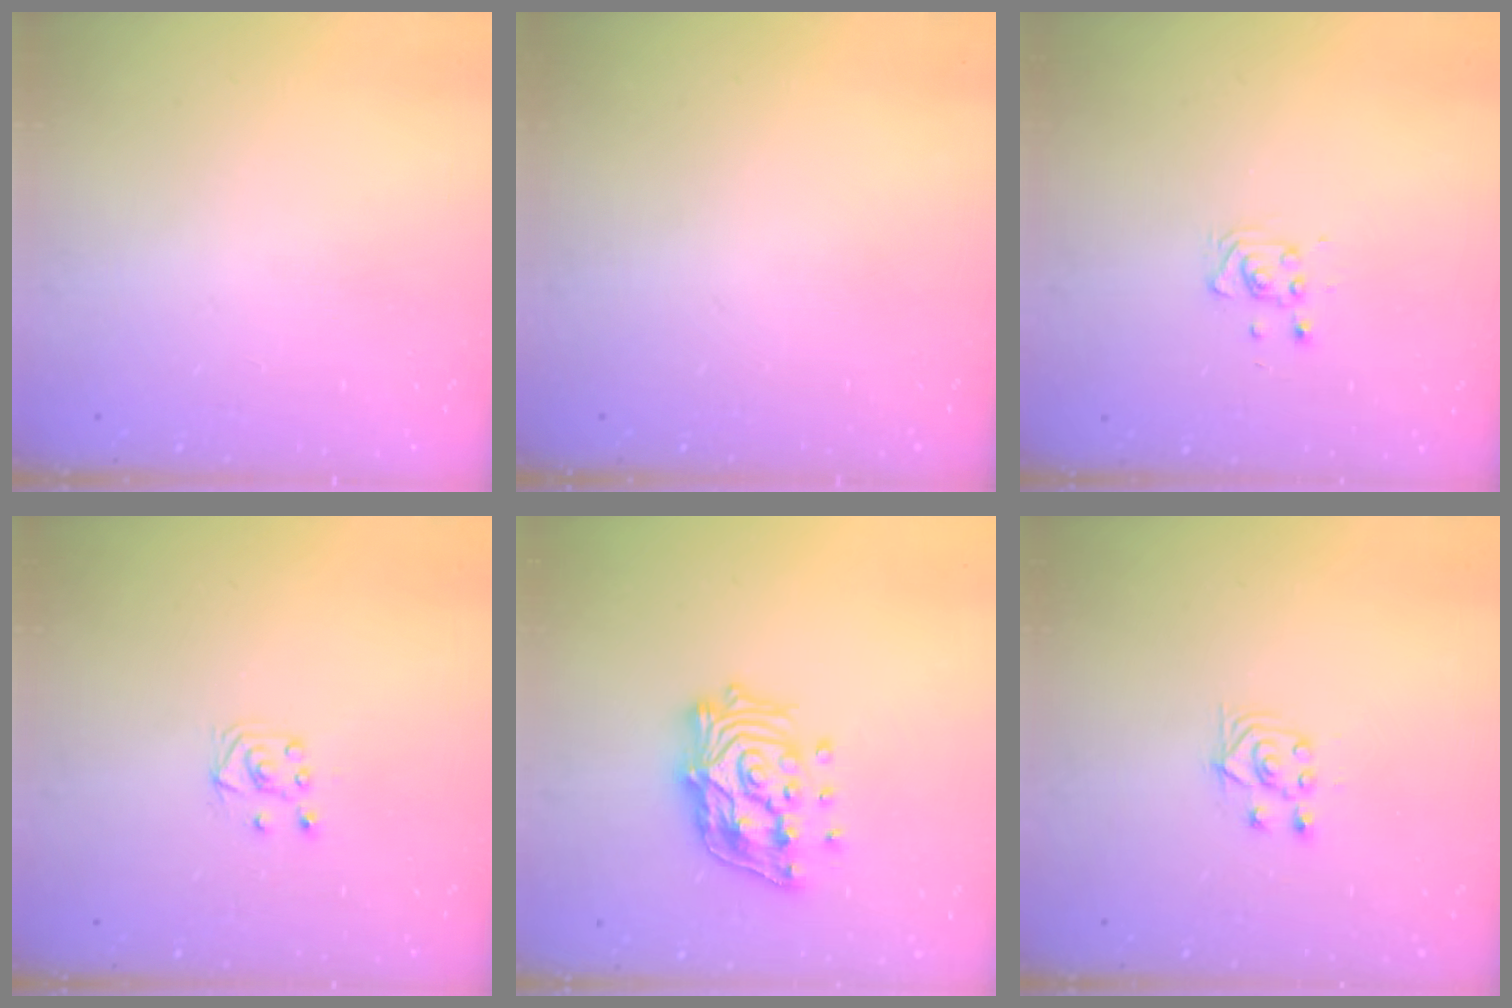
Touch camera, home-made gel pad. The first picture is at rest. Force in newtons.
{"total": 0.0}
{"total": 4.7, "press": 4.6, "slide": 1.1}
{"total": 5.2, "press": 5.2, "slide": 0.4}
{"total": 16.8, "press": 16.6, "slide": 2.6}
{"total": 3.8, "press": 3.7, "slide": 0.9}